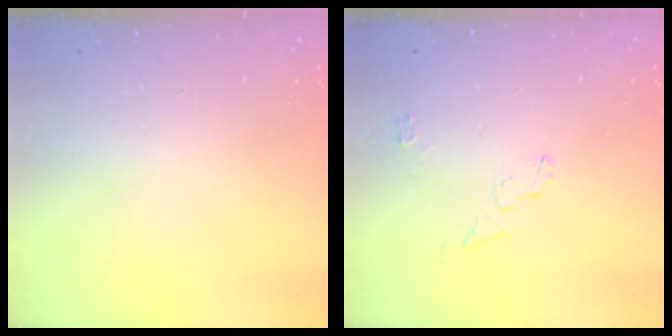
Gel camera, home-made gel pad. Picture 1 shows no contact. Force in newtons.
{"total": 4.4, "press": 4.4, "slide": 0.1}